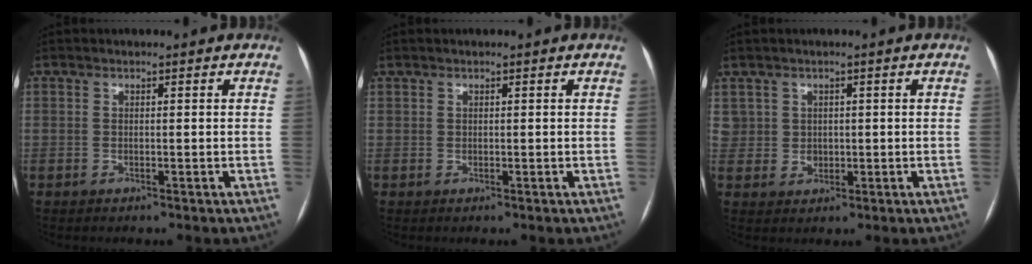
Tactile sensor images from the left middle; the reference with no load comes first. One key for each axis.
{"total": 0.0}
{"total": 3.5, "fx": 1.0, "fy": 3.4, "fz": 0.4, "tx": -0.010, "ty": 0.003, "tz": 0.030}